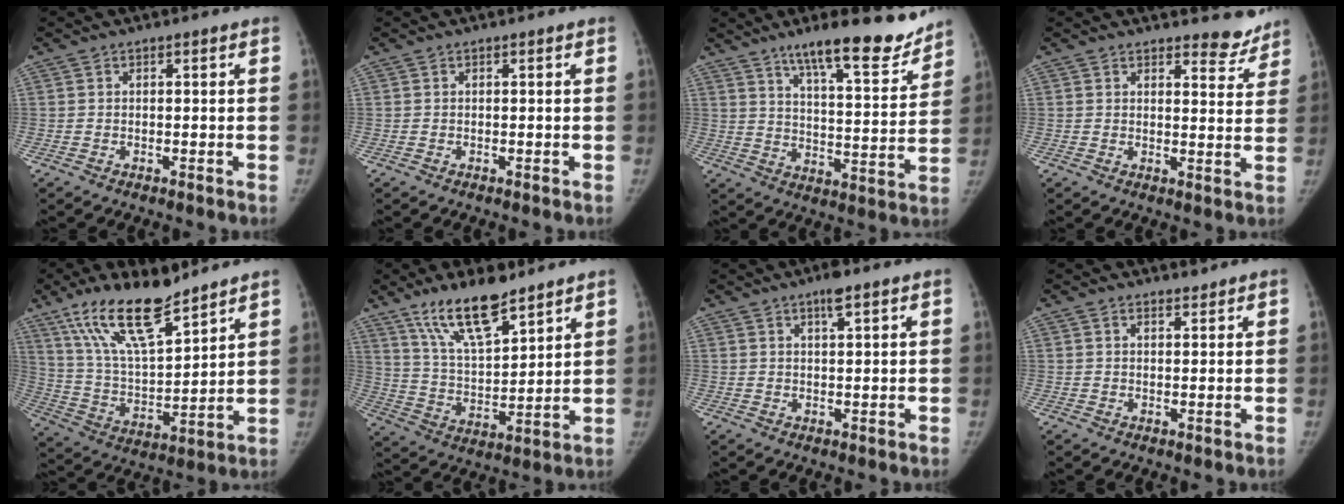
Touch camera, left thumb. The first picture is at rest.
{"total": 0.0}
{"total": 16.9, "force": [13.0, 3.7, 10.2], "torque": [-0.115, -0.078, 0.203]}
{"total": 6.1, "force": [5.6, 2.1, 1.4], "torque": [0.013, -0.042, 0.064]}
{"total": 18.5, "force": [13.0, 5.8, 11.9], "torque": [-0.190, -0.062, 0.249]}
{"total": 14.8, "force": [10.6, 4.9, 9.1], "torque": [-0.138, -0.061, 0.203]}
{"total": 4.0, "force": [2.7, 0.8, 2.8], "torque": [-0.045, -0.012, 0.046]}
{"total": 1.6, "force": [1.4, 0.7, 0.4], "torque": [0.000, -0.010, 0.022]}